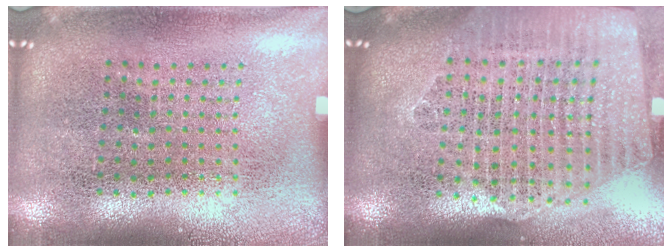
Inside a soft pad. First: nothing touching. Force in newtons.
{"total": 2.5, "press": 2.2, "slide": 1.2}